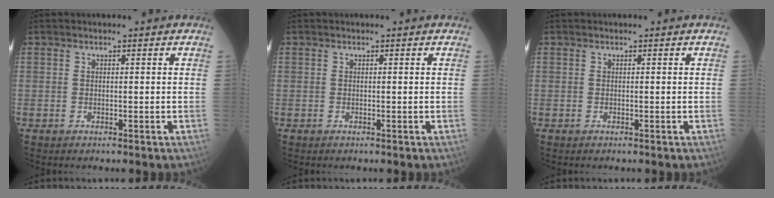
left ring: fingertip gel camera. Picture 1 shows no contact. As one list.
[{"total": 0.0}, {"total": 0.0}]